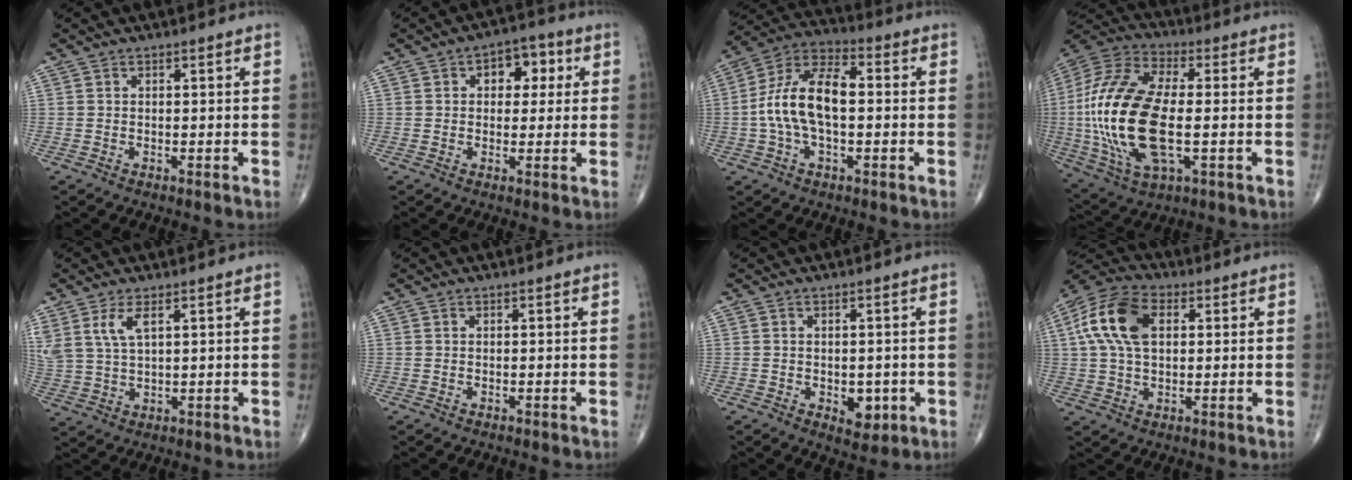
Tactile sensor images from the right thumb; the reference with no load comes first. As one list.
[{"total": 7.1, "force": [2.0, 4.7, 4.9], "torque": [-0.024, 0.005, 0.018]}, {"total": 13.9, "force": [-0.4, 7.2, 11.9], "torque": [-0.229, 0.038, -0.016]}, {"total": 25.0, "force": [-2.0, 11.2, 22.2], "torque": [-0.493, 0.000, -0.032]}, {"total": 6.3, "force": [3.1, 2.6, 4.9], "torque": [-0.113, -0.008, 0.072]}, {"total": 0.0}, {"total": 4.7, "force": [-1.2, 2.9, 3.5], "torque": [-0.024, -0.004, -0.007]}, {"total": 13.4, "force": [3.1, 8.1, 10.2], "torque": [-0.203, 0.020, 0.050]}]